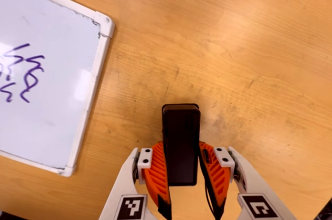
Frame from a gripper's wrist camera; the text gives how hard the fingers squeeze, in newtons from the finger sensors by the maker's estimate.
{"total": 4.6, "left": 3.5, "right": 5.8}